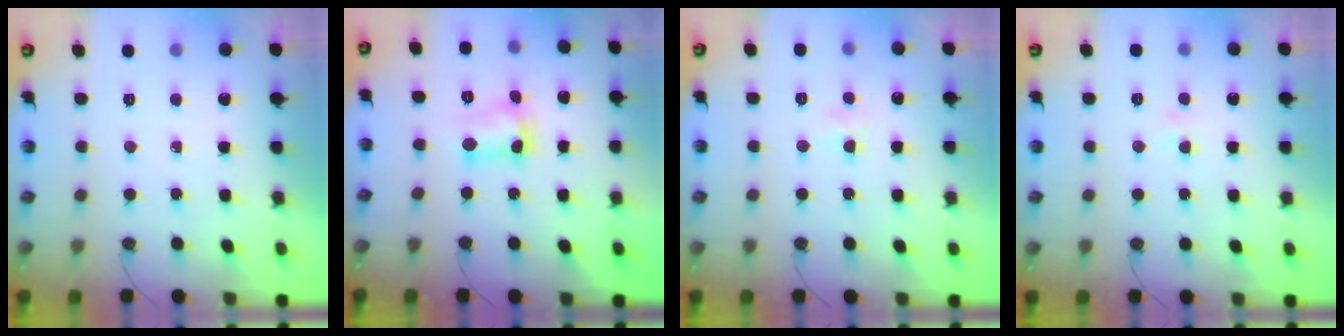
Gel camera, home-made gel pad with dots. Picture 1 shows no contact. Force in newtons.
{"total": 5.1, "press": 5.0, "slide": 0.9}
{"total": 3.5, "press": 3.5, "slide": 0.6}
{"total": 2.1, "press": 2.0, "slide": 0.3}